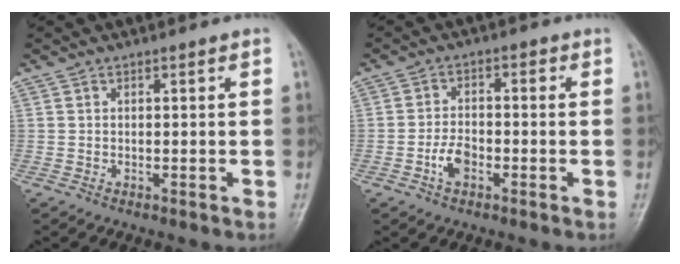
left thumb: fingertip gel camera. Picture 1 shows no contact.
{"total": 4.7, "force": [-1.9, 3.0, 3.1], "torque": [-0.048, 0.016, -0.040]}